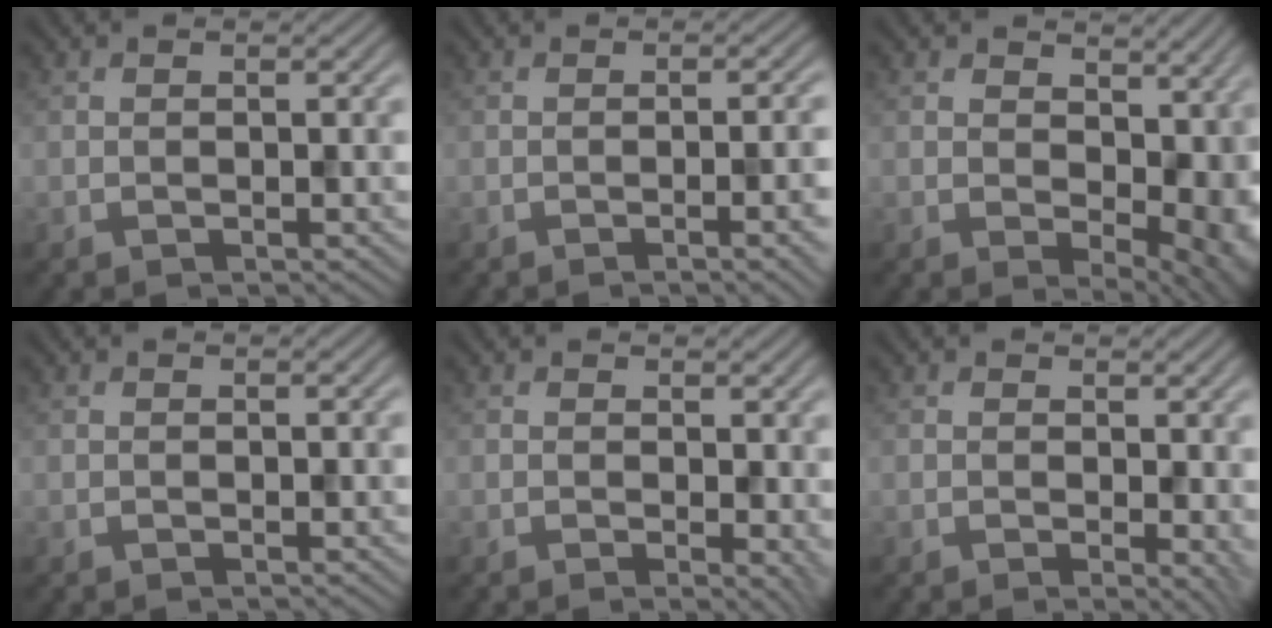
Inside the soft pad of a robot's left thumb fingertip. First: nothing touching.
{"total": 4.9, "force": [-1.3, 1.4, 4.5], "torque": [-0.054, -0.001, -0.013]}
{"total": 10.3, "force": [1.9, 6.4, 7.8], "torque": [-0.102, -0.024, 0.050]}
{"total": 0.0}
{"total": 2.5, "force": [0.2, 1.2, 2.2], "torque": [-0.026, -0.005, 0.004]}
{"total": 3.0, "force": [0.3, 1.4, 2.7], "torque": [-0.031, -0.005, 0.005]}